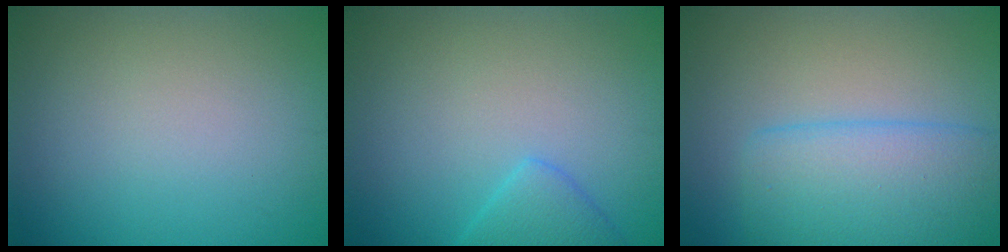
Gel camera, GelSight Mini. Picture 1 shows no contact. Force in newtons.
{"total": 2.3, "press": 2.3, "slide": 0.3}
{"total": 6.0, "press": 6.0, "slide": 0.3}